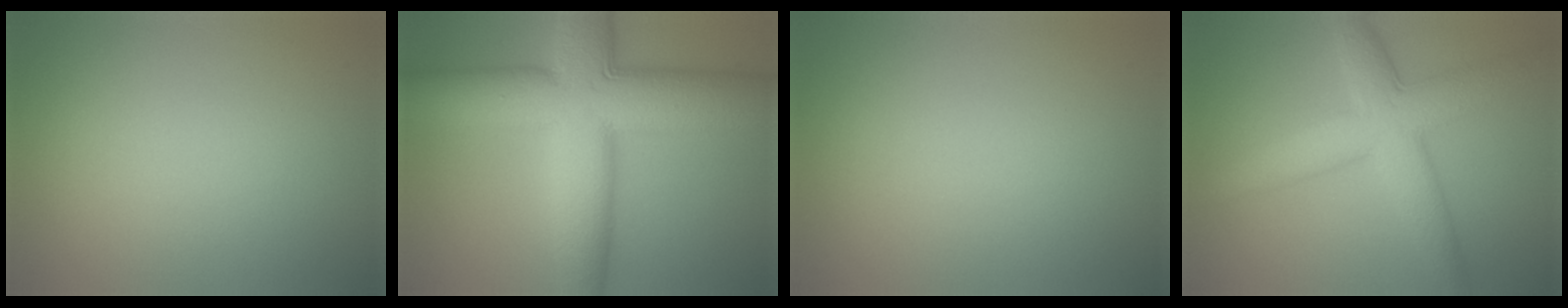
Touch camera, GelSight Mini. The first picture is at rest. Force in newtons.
{"total": 13.6, "press": 13.6, "slide": 0.4}
{"total": 0.0}
{"total": 6.6, "press": 6.6, "slide": 0.1}